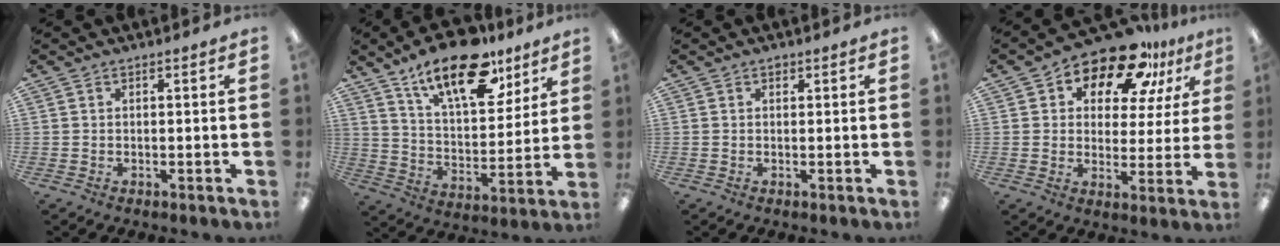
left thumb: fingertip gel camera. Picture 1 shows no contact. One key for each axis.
{"total": 18.7, "fx": 13.2, "fy": 7.7, "fz": 10.8, "tx": -0.169, "ty": -0.074, "tz": 0.224}
{"total": 0.8, "fx": 0.5, "fy": 0.5, "fz": 0.3, "tx": -0.007, "ty": 0.002, "tz": 0.009}
{"total": 14.7, "fx": 10.7, "fy": 6.9, "fz": 7.2, "tx": -0.122, "ty": -0.065, "tz": 0.187}